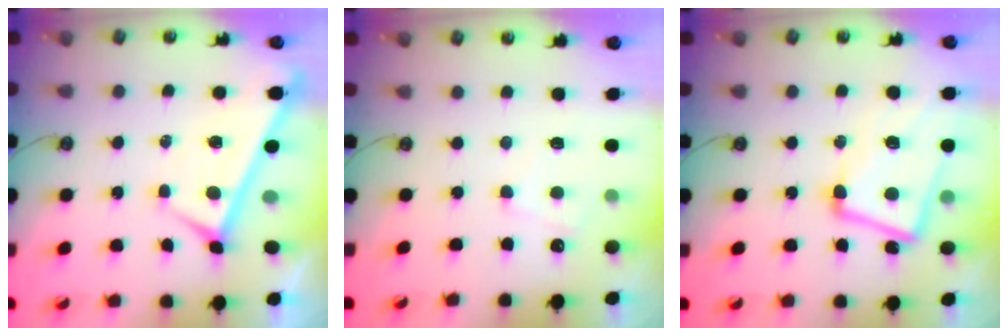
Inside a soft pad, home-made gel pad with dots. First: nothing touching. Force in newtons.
{"total": 4.0, "press": 3.9, "slide": 0.6}
{"total": 8.2, "press": 8.0, "slide": 1.8}